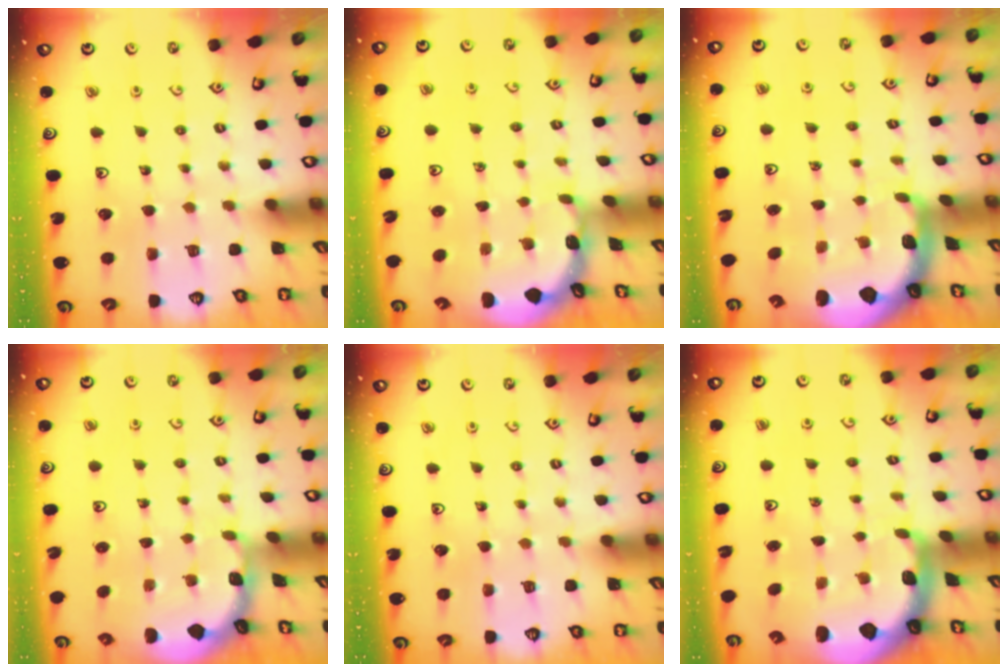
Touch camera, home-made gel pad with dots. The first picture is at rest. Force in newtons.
{"total": 1.4, "press": 1.4, "slide": 0.1}
{"total": 1.9, "press": 1.8, "slide": 0.4}
{"total": 1.3, "press": 1.2, "slide": 0.1}
{"total": 0.0}
{"total": 1.9, "press": 1.8, "slide": 0.4}